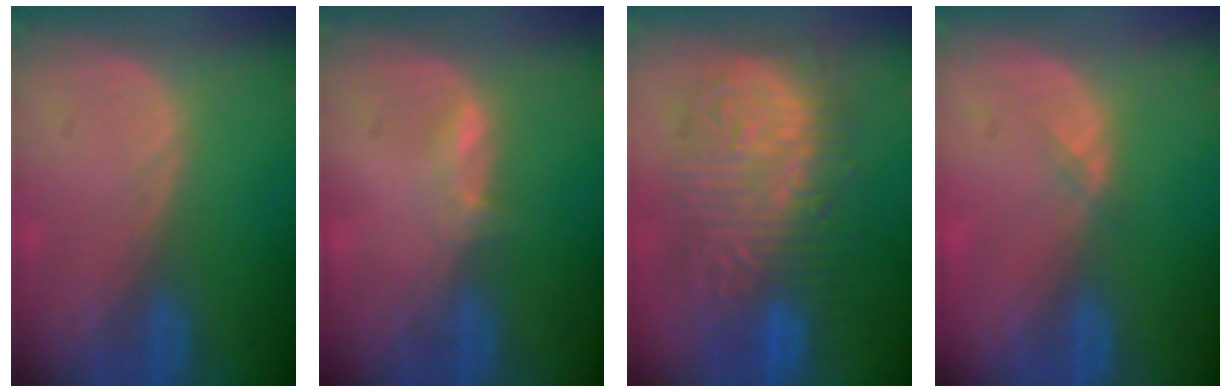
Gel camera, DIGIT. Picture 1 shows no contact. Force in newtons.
{"total": 1.7, "press": 1.7, "slide": 0.6}
{"total": 12.8, "press": 12.7, "slide": 1.2}
{"total": 1.1, "press": 0.8, "slide": 0.7}